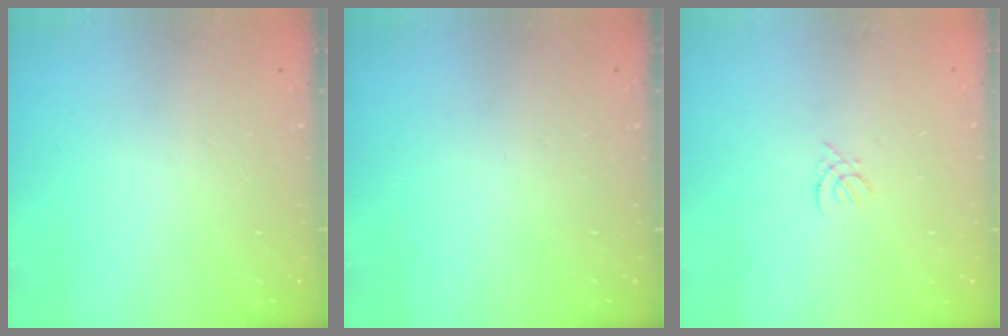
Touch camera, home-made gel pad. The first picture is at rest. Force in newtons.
{"total": 0.0}
{"total": 1.8, "press": 1.8, "slide": 0.4}